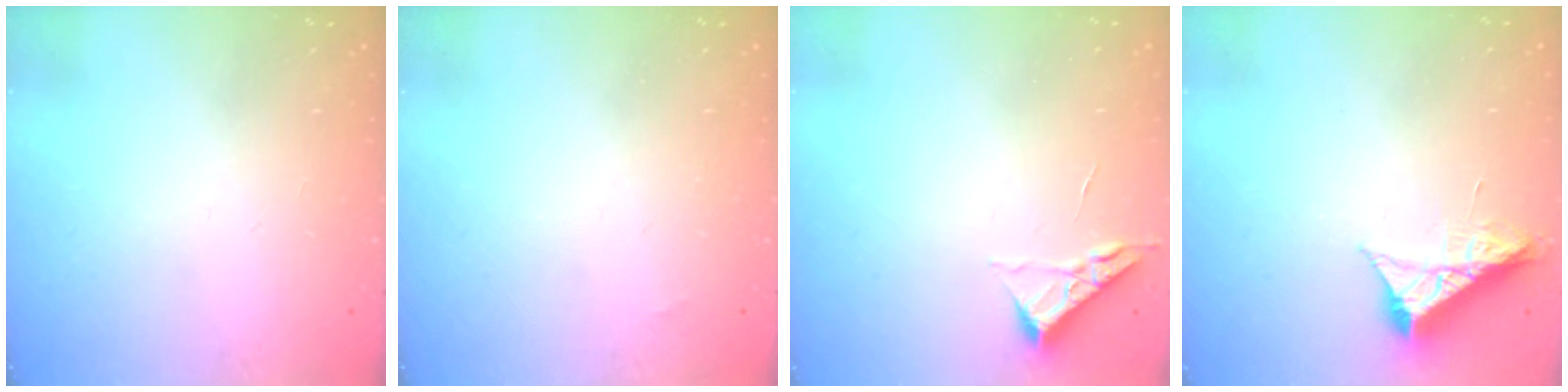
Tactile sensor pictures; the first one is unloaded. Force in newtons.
{"total": 1.3, "press": 1.3, "slide": 0.2}
{"total": 3.5, "press": 3.4, "slide": 0.5}
{"total": 8.4, "press": 8.4, "slide": 0.4}